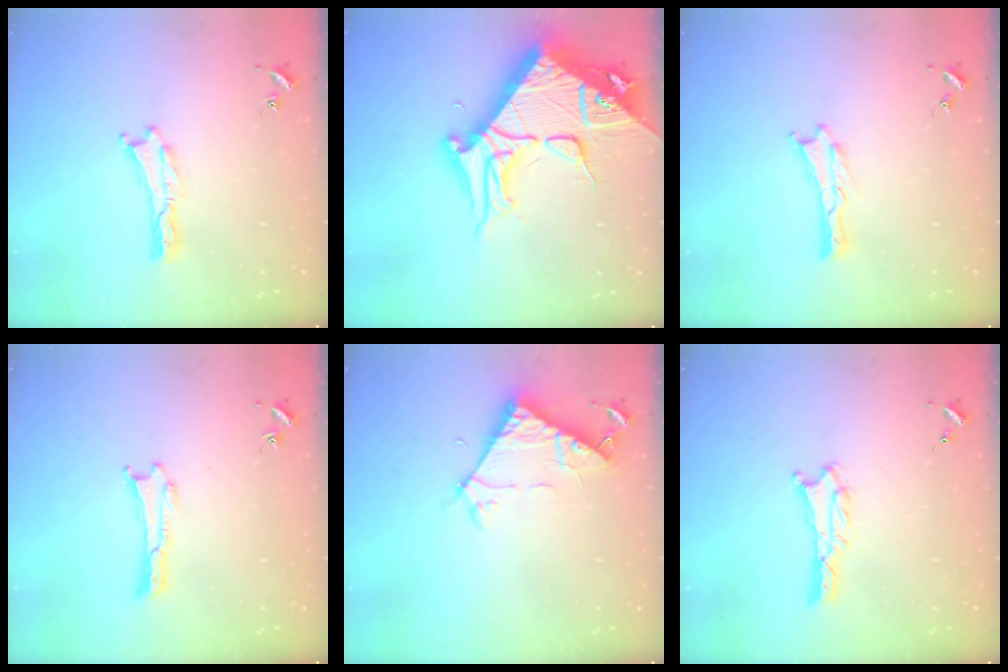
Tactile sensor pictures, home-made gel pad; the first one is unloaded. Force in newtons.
{"total": 15.4, "press": 15.3, "slide": 1.7}
{"total": 0.0}
{"total": 0.0}
{"total": 7.1, "press": 7.1, "slide": 0.6}
{"total": 2.0, "press": 2.0, "slide": 0.3}